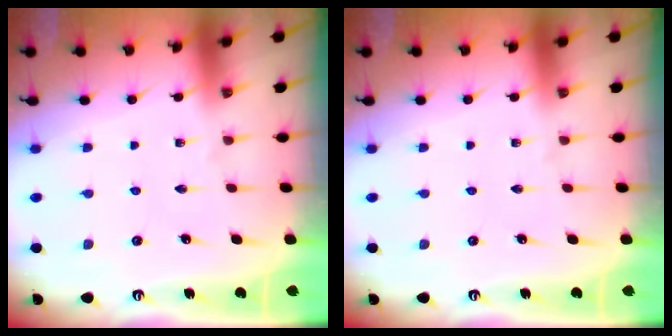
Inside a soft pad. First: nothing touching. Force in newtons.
{"total": 0.0}